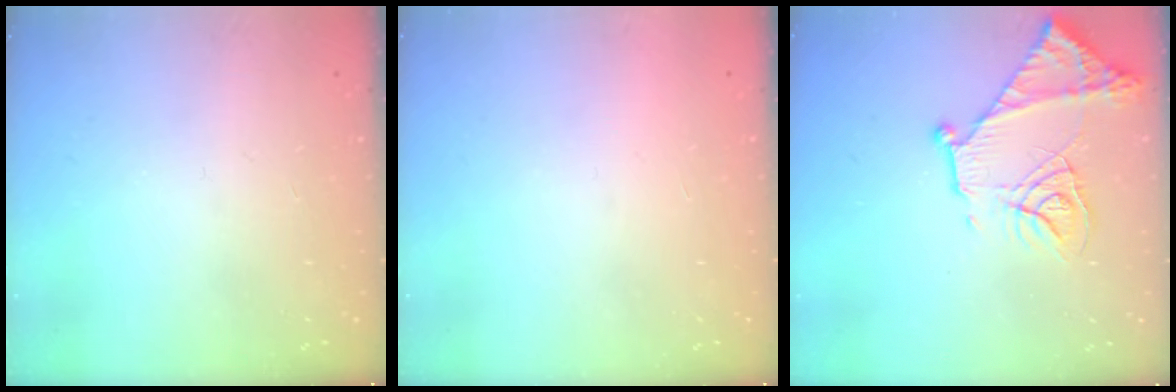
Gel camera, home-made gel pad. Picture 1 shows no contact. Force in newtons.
{"total": 1.5, "press": 1.5, "slide": 0.1}
{"total": 18.2, "press": 18.2, "slide": 1.1}